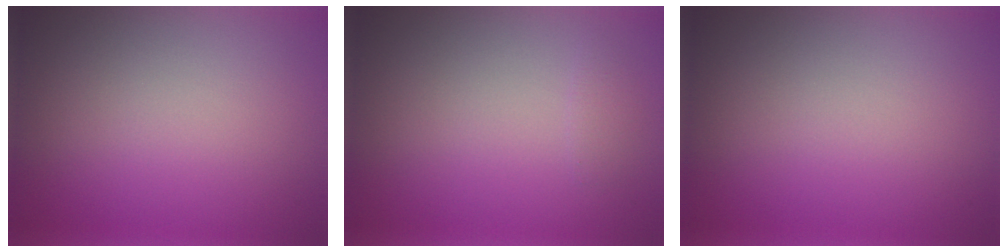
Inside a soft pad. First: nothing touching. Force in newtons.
{"total": 0.6, "press": 0.6, "slide": 0.0}
{"total": 0.0}